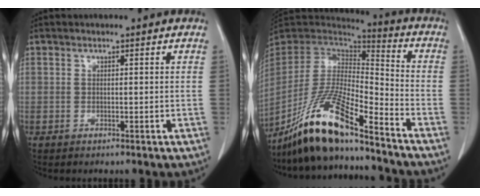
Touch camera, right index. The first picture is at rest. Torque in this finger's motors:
{"motor_torque": [0.97, -0.96, 0.45, 0.21]}